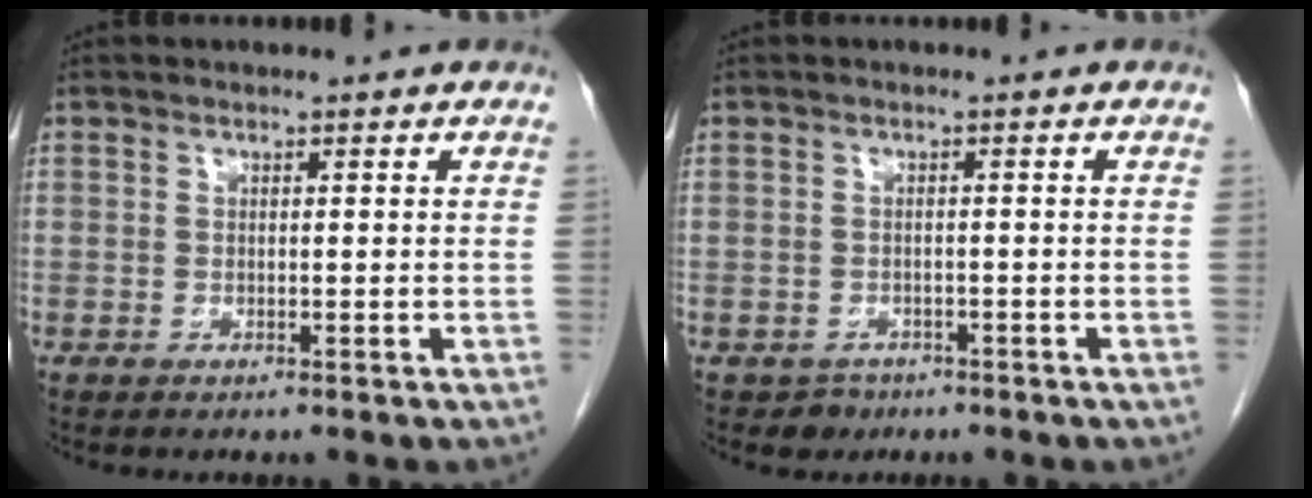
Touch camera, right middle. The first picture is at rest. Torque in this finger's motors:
{"motor_torque": [0.47, -0.16, -0.05, -0.01]}